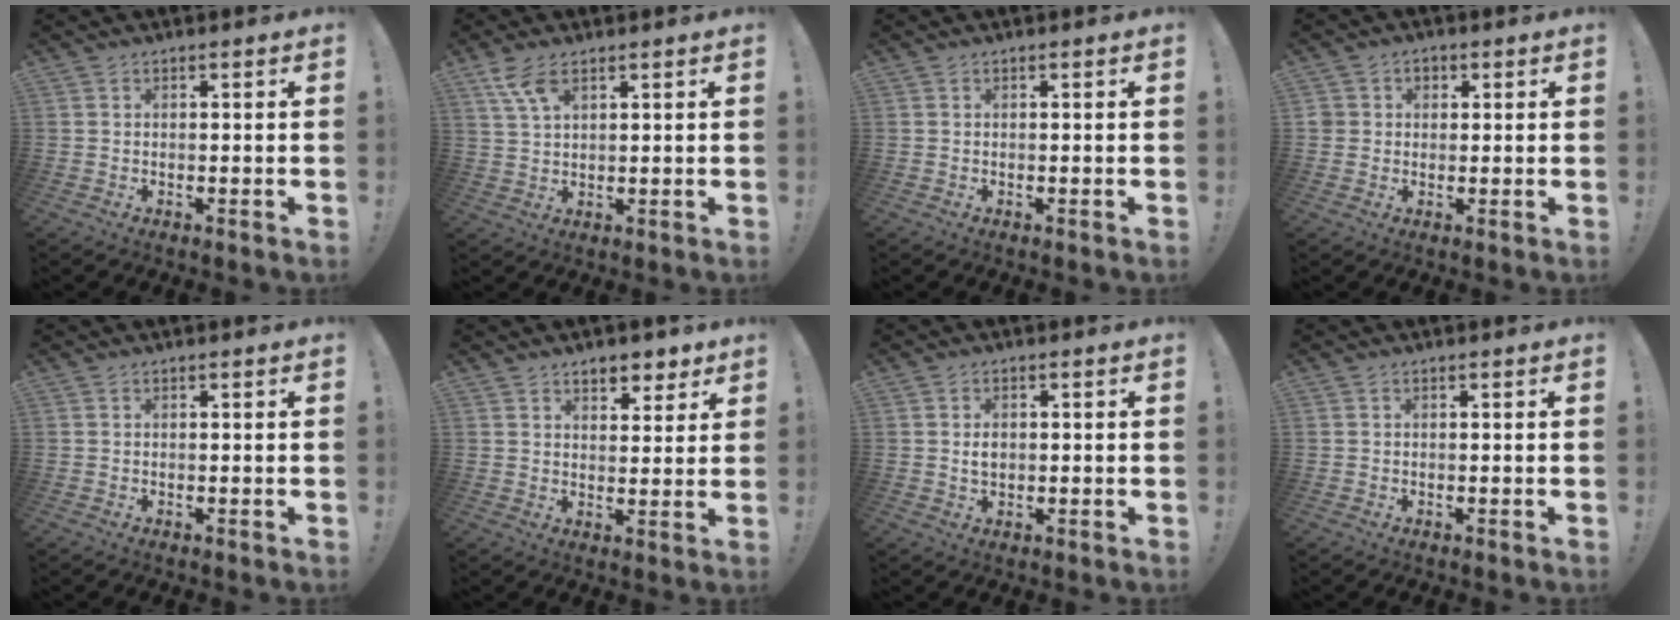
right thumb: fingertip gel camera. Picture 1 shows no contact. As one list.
[{"total": 6.8, "force": [4.1, 3.0, 4.5], "torque": [-0.094, -0.011, 0.079]}, {"total": 0.0}, {"total": 3.7, "force": [0.4, 3.5, 1.0], "torque": [-0.014, 0.005, 0.009]}, {"total": 0.0}, {"total": 5.9, "force": [4.4, 3.3, 2.0], "torque": [-0.005, -0.033, 0.077]}, {"total": 2.7, "force": [0.4, 2.1, 1.6], "torque": [-0.015, 0.000, 0.005]}, {"total": 0.0}]